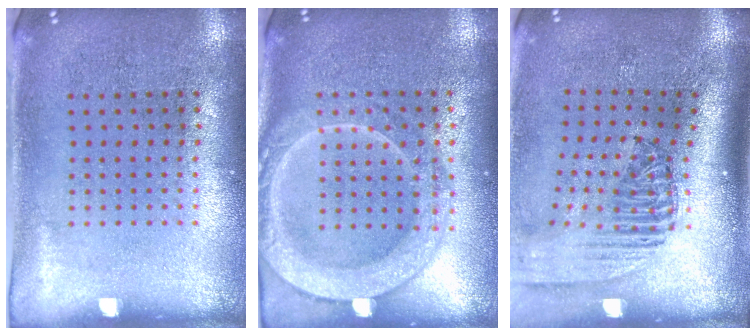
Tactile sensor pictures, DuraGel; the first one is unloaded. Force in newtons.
{"total": 2.1, "press": 2.1, "slide": 0.2}
{"total": 2.4, "press": 1.8, "slide": 1.6}